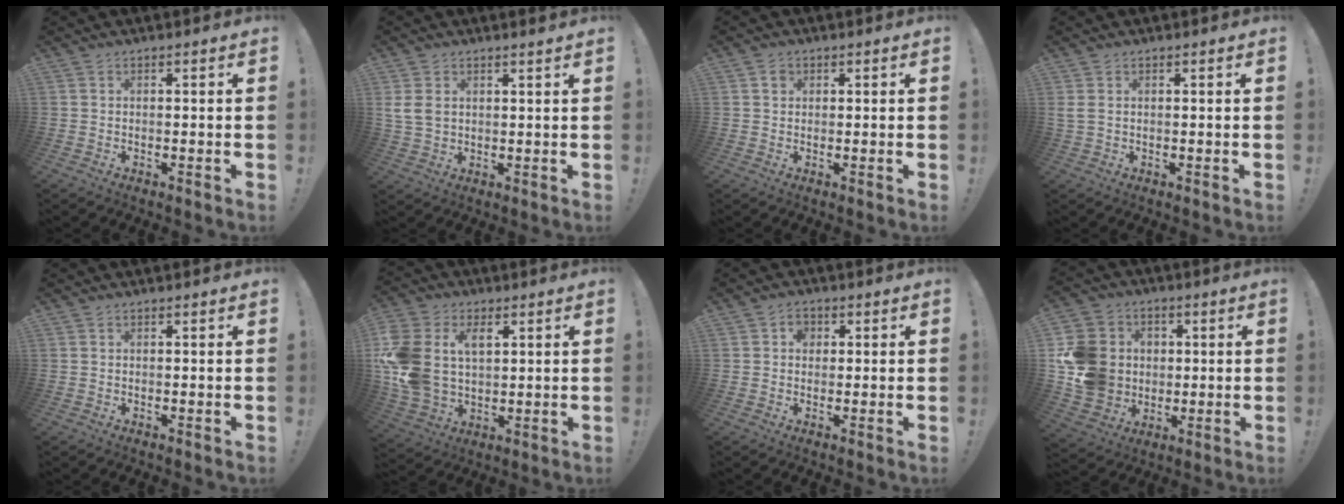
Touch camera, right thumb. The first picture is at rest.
{"total": 5.3, "force": [2.4, 3.4, 3.4], "torque": [-0.054, -0.004, 0.050]}
{"total": 1.7, "force": [0.7, 1.5, 0.4], "torque": [0.008, -0.003, 0.010]}
{"total": 1.7, "force": [0.8, 0.9, 1.3], "torque": [-0.032, 0.005, 0.017]}
{"total": 0.0}
{"total": 16.6, "force": [4.9, 12.1, 10.3], "torque": [-0.222, -0.022, 0.093]}
{"total": 3.5, "force": [0.6, 2.9, 1.7], "torque": [-0.024, 0.003, 0.010]}
{"total": 16.0, "force": [0.5, 14.6, 6.7], "torque": [-0.122, 0.015, 0.028]}